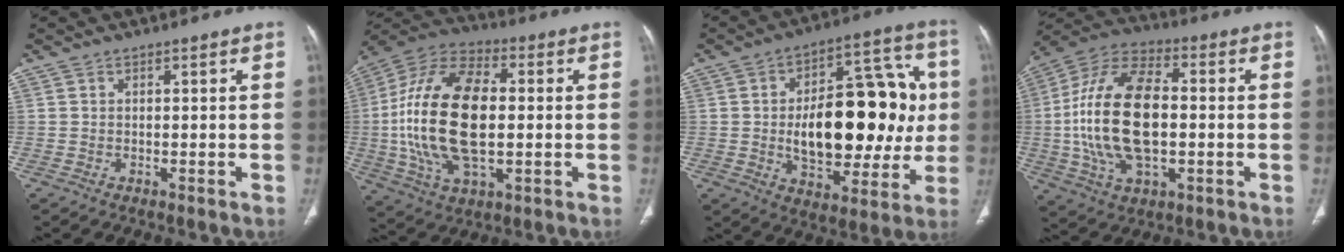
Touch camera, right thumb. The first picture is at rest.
{"total": 23.2, "force": [-0.2, 12.3, 19.7], "torque": [-0.397, 0.011, -0.005]}
{"total": 26.3, "force": [0.1, 14.0, 22.2], "torque": [-0.286, 0.021, 0.011]}
{"total": 21.2, "force": [-0.9, 11.4, 17.8], "torque": [-0.351, 0.018, -0.015]}